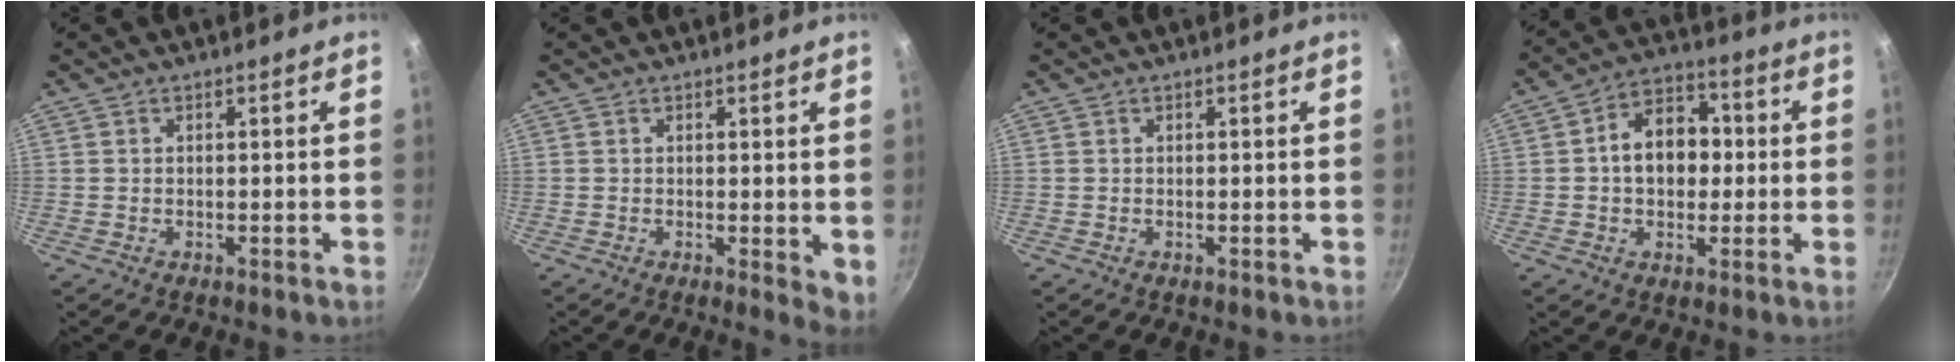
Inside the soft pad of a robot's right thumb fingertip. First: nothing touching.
{"total": 3.7, "force": [0.3, 1.5, 3.3], "torque": [-0.039, -0.011, 0.004]}
{"total": 0.0}
{"total": 11.4, "force": [0.4, 8.4, 7.8], "torque": [-0.080, 0.026, -0.008]}